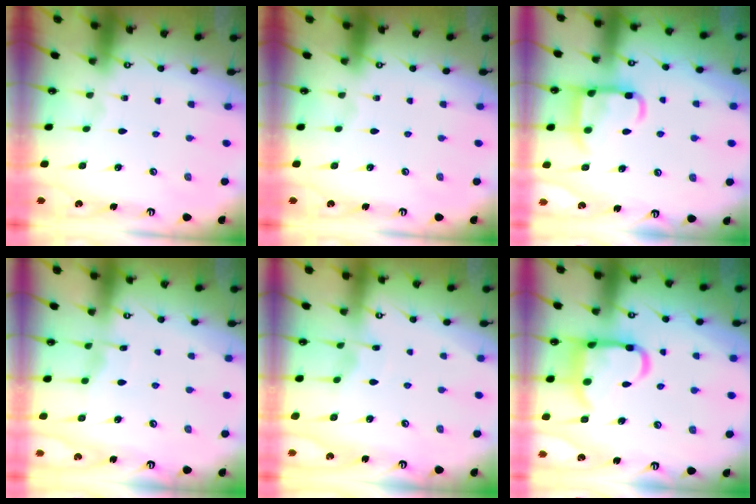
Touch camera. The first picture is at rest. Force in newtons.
{"total": 0.0}
{"total": 13.4, "press": 13.3, "slide": 1.5}
{"total": 5.2, "press": 5.1, "slide": 0.6}
{"total": 3.1, "press": 3.0, "slide": 0.3}
{"total": 15.7, "press": 15.5, "slide": 1.9}